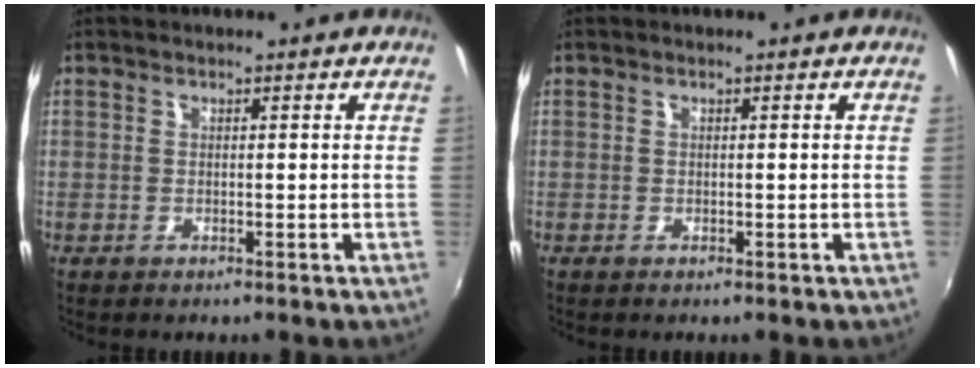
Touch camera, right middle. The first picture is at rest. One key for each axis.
{"total": 0.0}